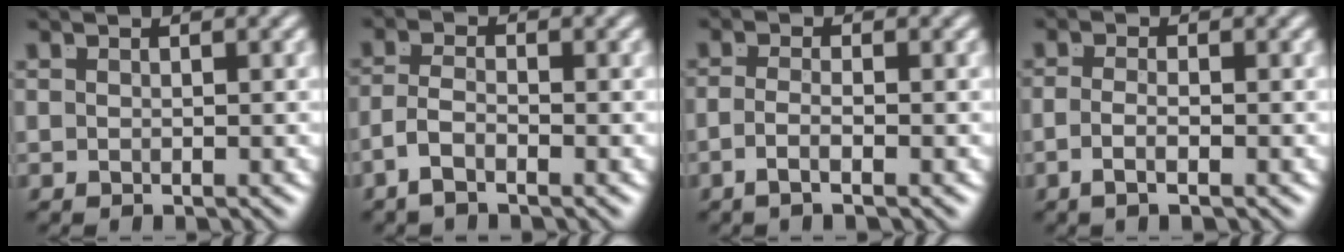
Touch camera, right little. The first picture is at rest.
{"total": 2.8, "force": [-1.6, 1.3, 1.8], "torque": [-0.046, -0.016, -0.024]}
{"total": 2.2, "force": [-1.5, -0.4, 1.7], "torque": [-0.038, -0.015, -0.018]}
{"total": 2.2, "force": [-1.3, -0.3, 1.7], "torque": [-0.038, -0.012, -0.017]}